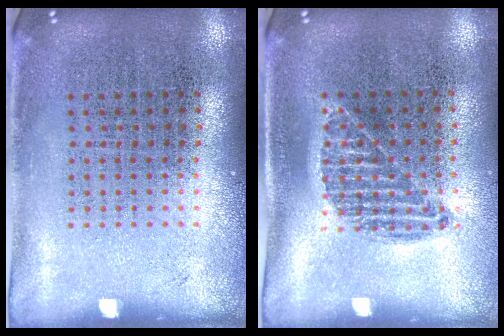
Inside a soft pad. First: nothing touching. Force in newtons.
{"total": 0.9, "press": 0.8, "slide": 0.4}